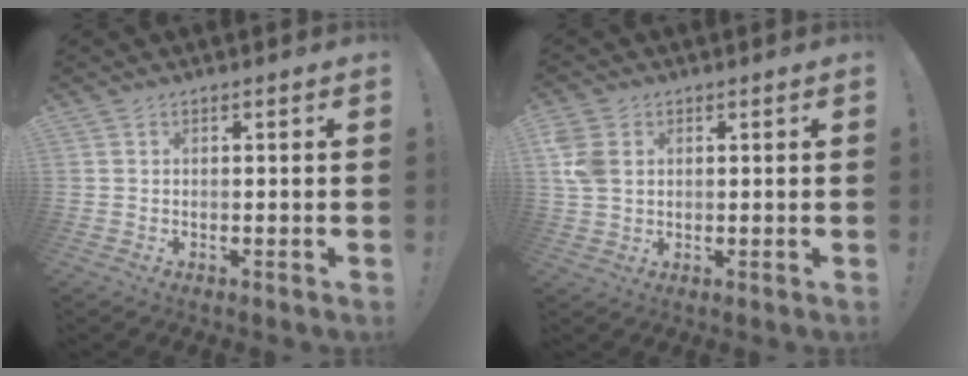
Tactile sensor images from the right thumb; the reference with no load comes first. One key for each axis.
{"total": 6.7, "fx": 2.0, "fy": 5.0, "fz": 4.1, "tx": -0.088, "ty": -0.002, "tz": 0.038}